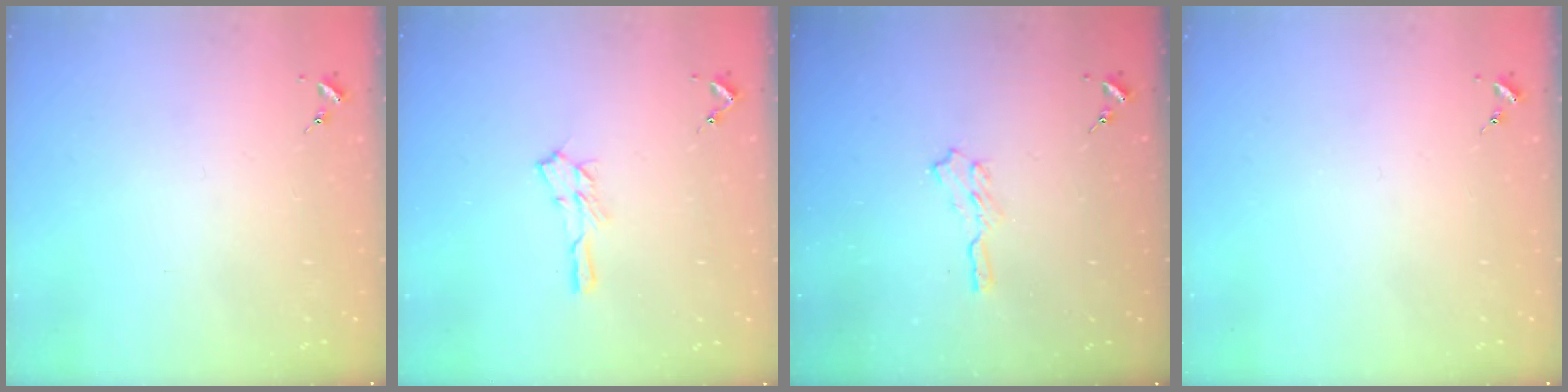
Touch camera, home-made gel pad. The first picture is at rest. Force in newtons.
{"total": 7.8, "press": 7.8, "slide": 0.7}
{"total": 5.8, "press": 5.7, "slide": 0.7}
{"total": 0.0}